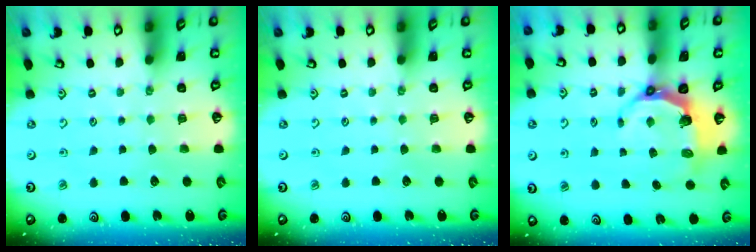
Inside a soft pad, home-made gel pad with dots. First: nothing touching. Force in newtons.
{"total": 0.0}
{"total": 6.7, "press": 5.2, "slide": 4.2}